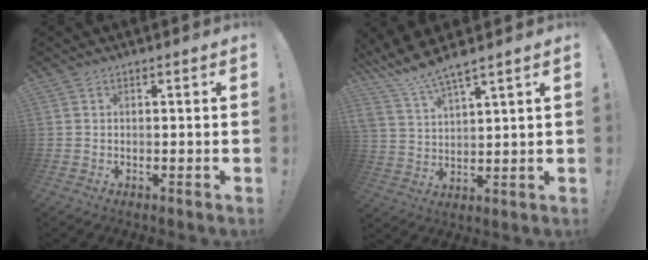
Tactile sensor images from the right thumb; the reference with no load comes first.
{"total": 8.0, "force": [7.4, 0.1, 3.2], "torque": [-0.074, -0.047, 0.134]}